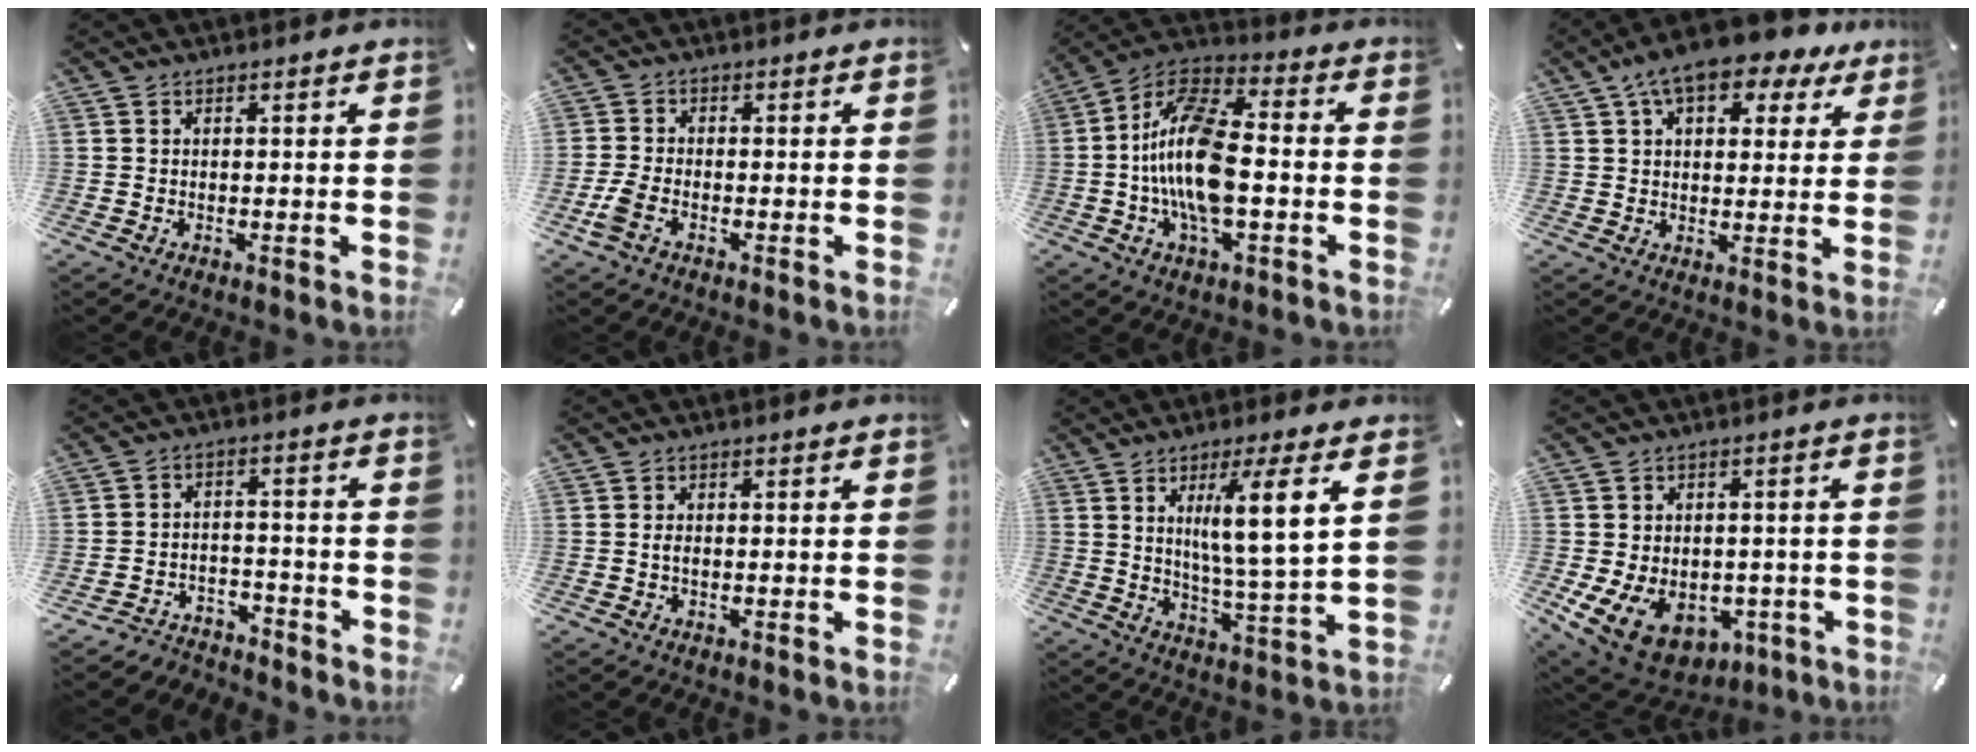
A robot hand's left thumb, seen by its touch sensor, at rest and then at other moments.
{"total": 4.0, "force": [-1.9, 2.6, 2.5], "torque": [-0.067, 0.002, -0.040]}
{"total": 16.5, "force": [-2.5, 7.7, 14.4], "torque": [-0.301, 0.005, -0.046]}
{"total": 11.5, "force": [7.3, 5.6, 6.9], "torque": [-0.112, -0.023, 0.127]}
{"total": 4.3, "force": [-3.6, 2.2, 0.5], "torque": [-0.010, 0.014, -0.074]}
{"total": 0.9, "force": [-0.3, 0.5, 0.8], "torque": [-0.015, 0.000, -0.005]}
{"total": 11.0, "force": [4.2, 0.3, 10.2], "torque": [-0.179, -0.010, 0.061]}
{"total": 11.8, "force": [-4.6, 8.8, 6.3], "torque": [-0.116, 0.024, -0.072]}